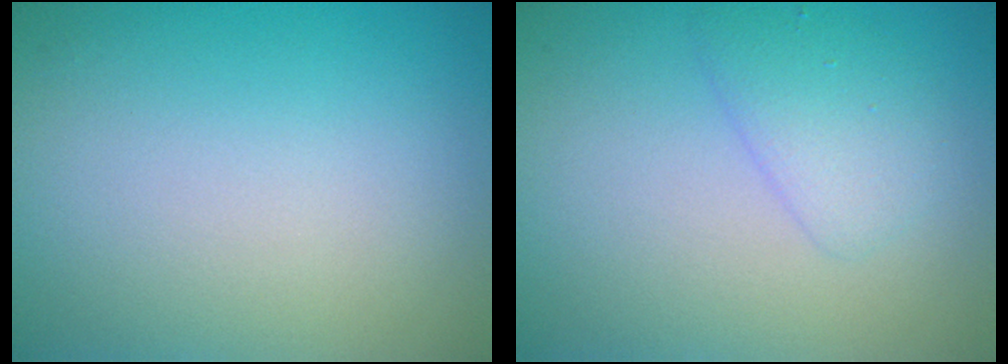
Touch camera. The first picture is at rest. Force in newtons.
{"total": 2.2, "press": 2.2, "slide": 0.1}